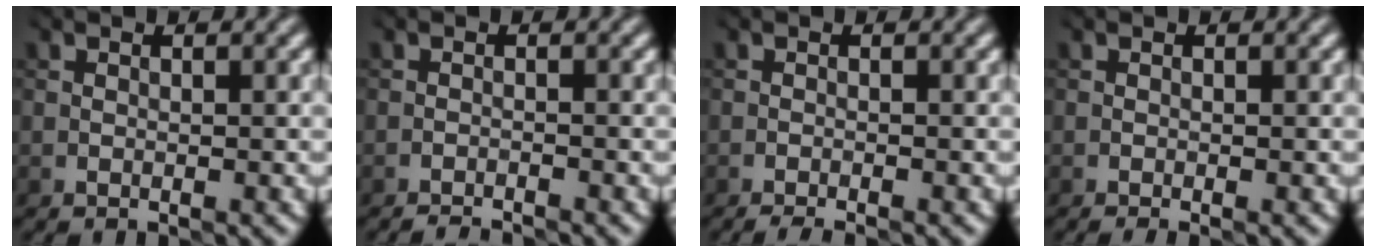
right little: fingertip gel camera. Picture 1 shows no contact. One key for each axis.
{"total": 1.9, "fx": -1.9, "fy": -0.2, "fz": 0.2, "tx": -0.001, "ty": -0.003, "tz": -0.037}
{"total": 1.7, "fx": -1.6, "fy": -0.2, "fz": 0.5, "tx": -0.014, "ty": -0.001, "tz": -0.032}
{"total": 0.6, "fx": -0.5, "fy": -0.2, "fz": 0.3, "tx": -0.009, "ty": 0.001, "tz": -0.012}